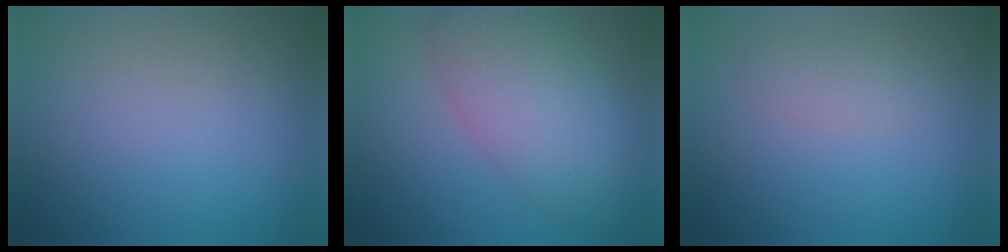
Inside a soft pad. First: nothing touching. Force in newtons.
{"total": 7.3, "press": 7.3, "slide": 0.3}
{"total": 1.5, "press": 1.5, "slide": 0.1}